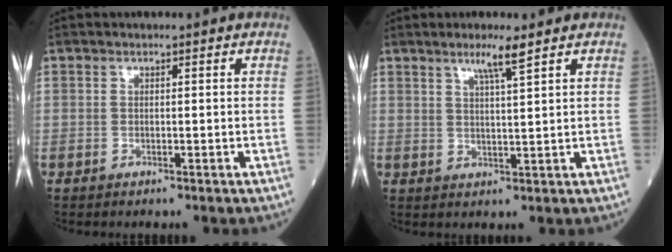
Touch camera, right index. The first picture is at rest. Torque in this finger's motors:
{"motor_torque": [0.36, 0.30, 0.22, 0.06]}